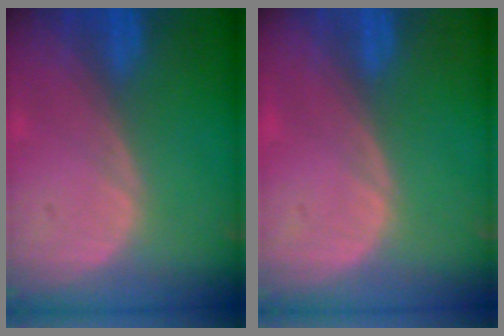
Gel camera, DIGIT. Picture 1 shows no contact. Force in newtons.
{"total": 0.0}